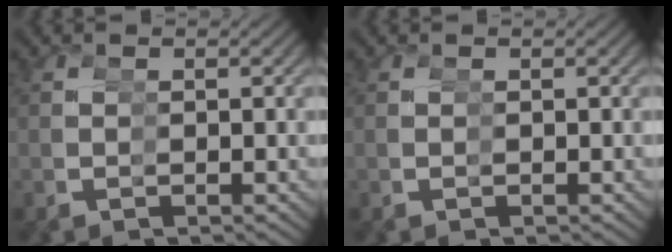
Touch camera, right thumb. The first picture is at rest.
{"total": 0.0}